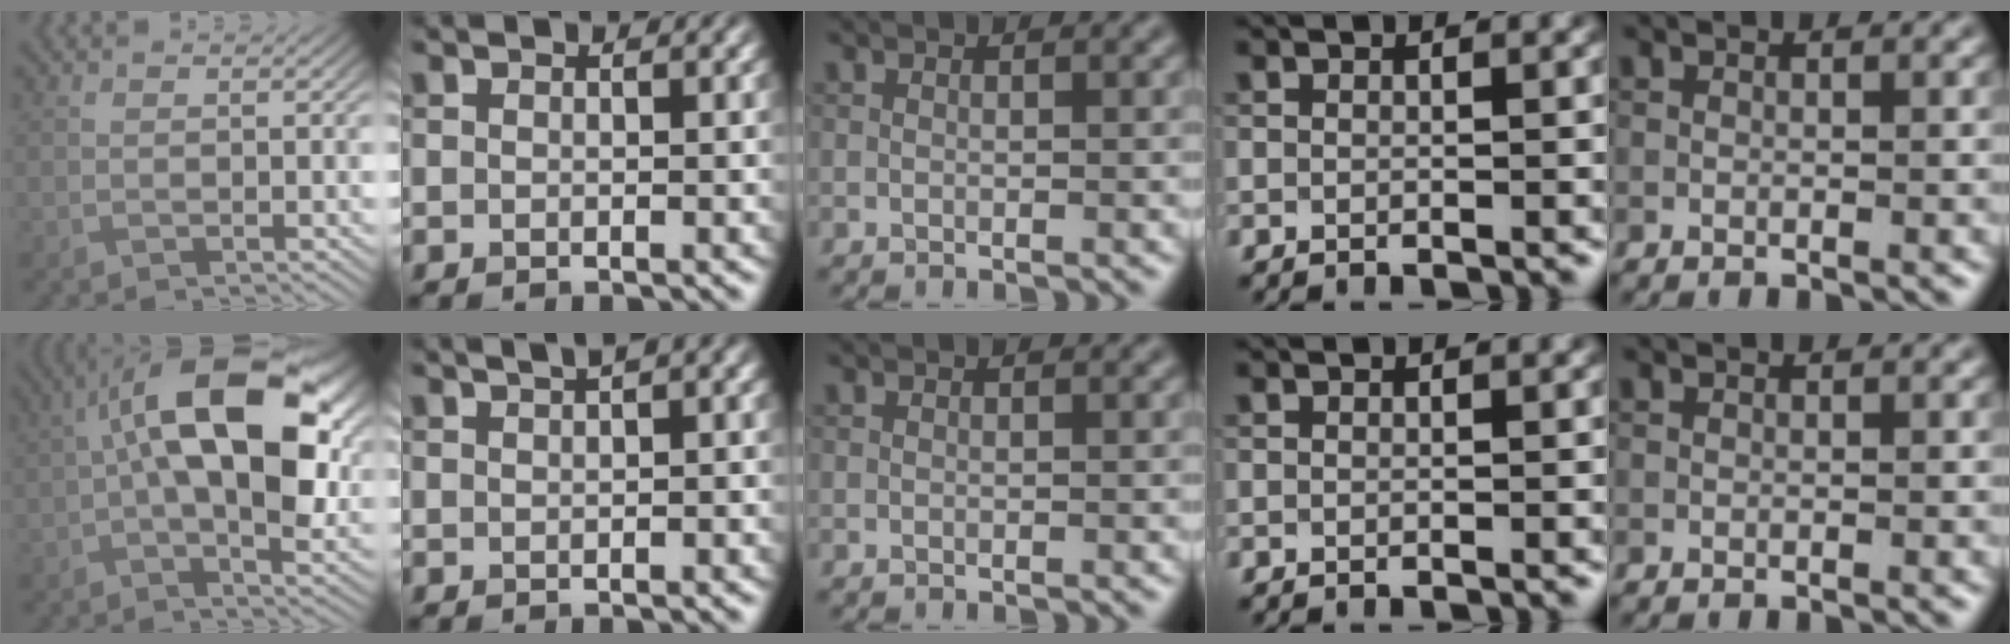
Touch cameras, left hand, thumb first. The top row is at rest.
{"thumb": {"total": 17.0, "force": [3.0, 8.2, 14.6], "torque": [-0.246, 0.012, 0.041]}, "index": {"total": 4.9, "force": [2.4, 1.9, 3.8], "torque": [-0.038, 0.031, 0.018]}}